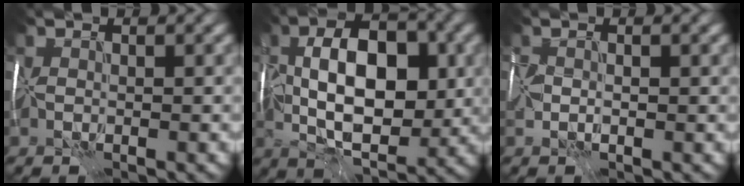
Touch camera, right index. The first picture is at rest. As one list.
[{"total": 9.4, "force": [-0.1, 4.5, 8.2], "torque": [-0.129, 0.007, -0.007]}, {"total": 2.1, "force": [-0.3, 1.2, 1.7], "torque": [-0.041, -0.010, -0.003]}]